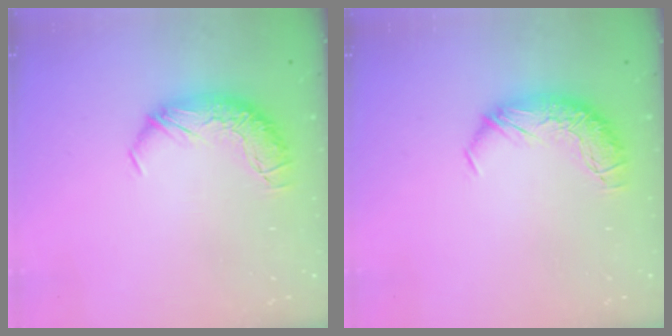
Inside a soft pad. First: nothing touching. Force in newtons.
{"total": 0.0}